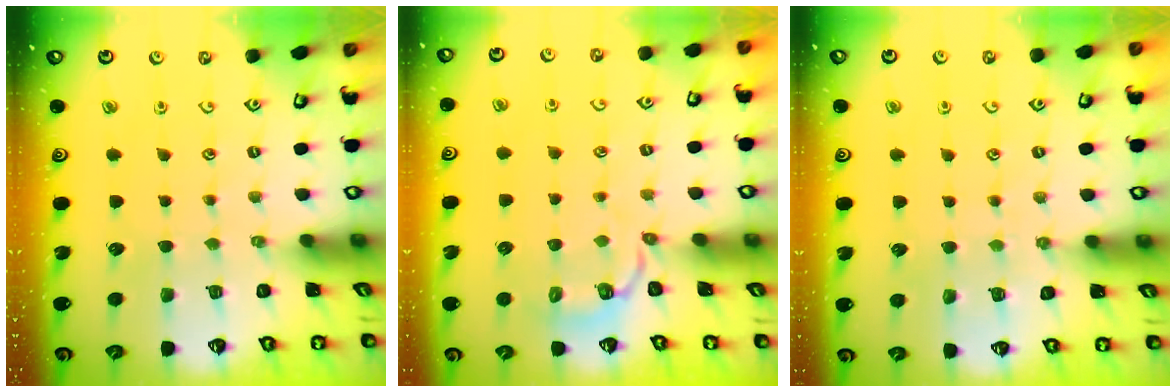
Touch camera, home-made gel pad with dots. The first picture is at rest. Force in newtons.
{"total": 3.2, "press": 2.1, "slide": 2.4}
{"total": 5.5, "press": 5.4, "slide": 0.6}